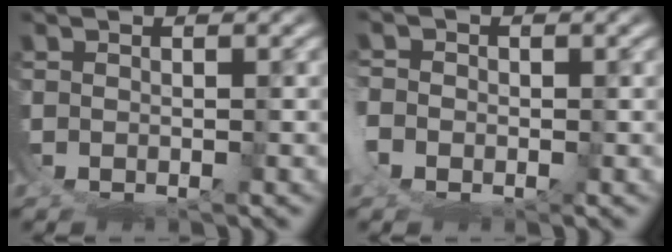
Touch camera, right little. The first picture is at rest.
{"total": 2.2, "force": [-1.1, 1.6, 1.0], "torque": [-0.035, -0.006, -0.022]}